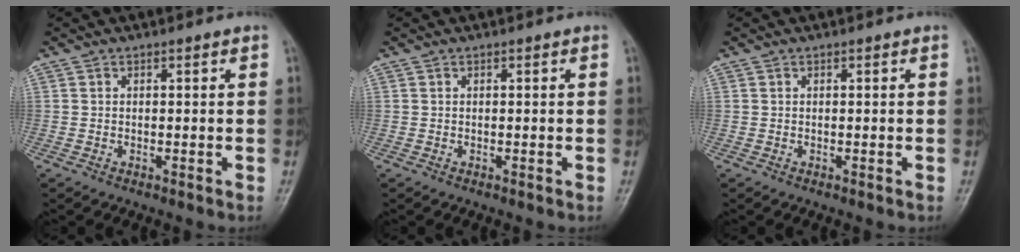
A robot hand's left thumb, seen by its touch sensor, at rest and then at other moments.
{"total": 0.0}
{"total": 0.0}